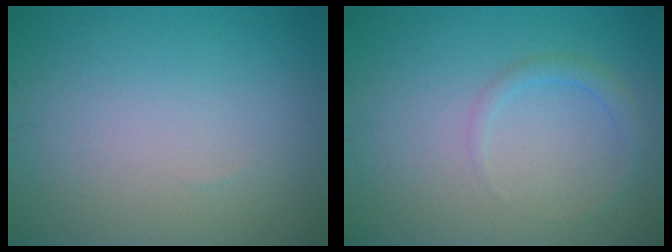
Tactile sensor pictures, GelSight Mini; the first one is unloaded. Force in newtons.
{"total": 1.5, "press": 1.5, "slide": 0.2}